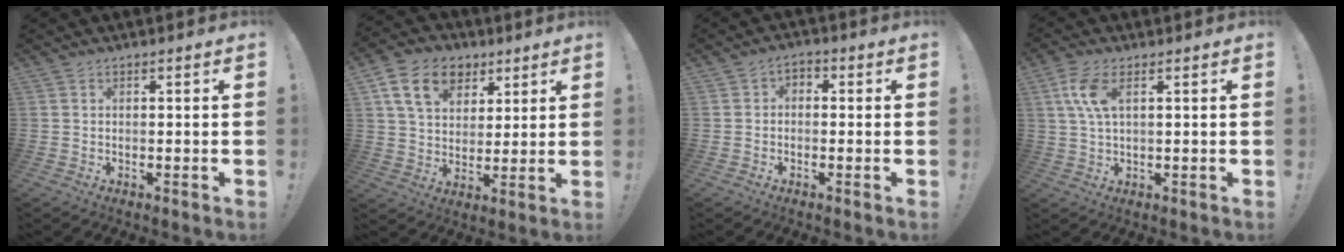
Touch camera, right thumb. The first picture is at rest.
{"total": 15.4, "force": [7.2, 10.9, 8.2], "torque": [-0.117, -0.028, 0.136]}
{"total": 2.6, "force": [-1.5, 1.6, 1.3], "torque": [-0.018, 0.009, -0.028]}
{"total": 7.2, "force": [2.3, 3.0, 6.2], "torque": [-0.125, -0.002, 0.037]}